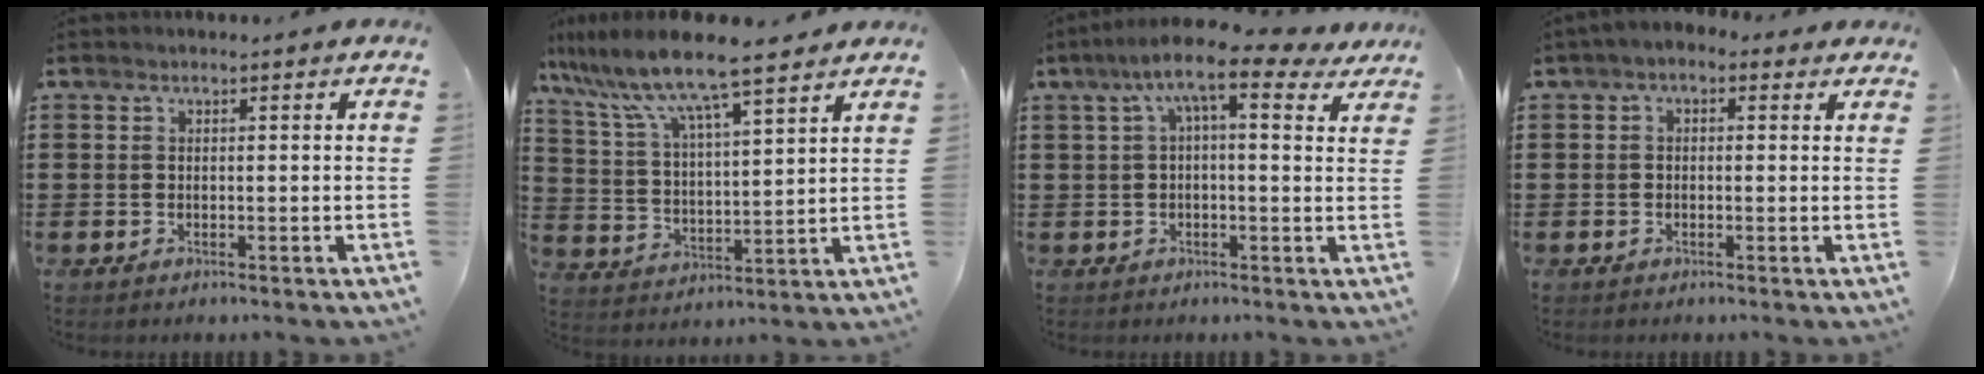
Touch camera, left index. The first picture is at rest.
{"total": 9.4, "force": [8.0, 0.6, 4.9], "torque": [-0.126, -0.039, 0.136]}
{"total": 8.4, "force": [4.6, 1.4, 6.8], "torque": [-0.136, -0.013, 0.074]}
{"total": 1.5, "force": [-0.4, 1.0, 1.1], "torque": [-0.021, 0.005, -0.010]}